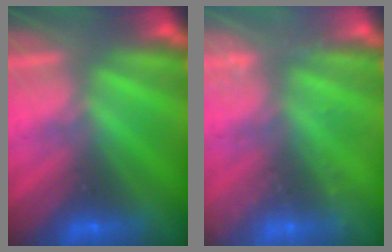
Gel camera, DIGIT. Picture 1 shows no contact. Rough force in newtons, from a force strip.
{"total": 2.5}